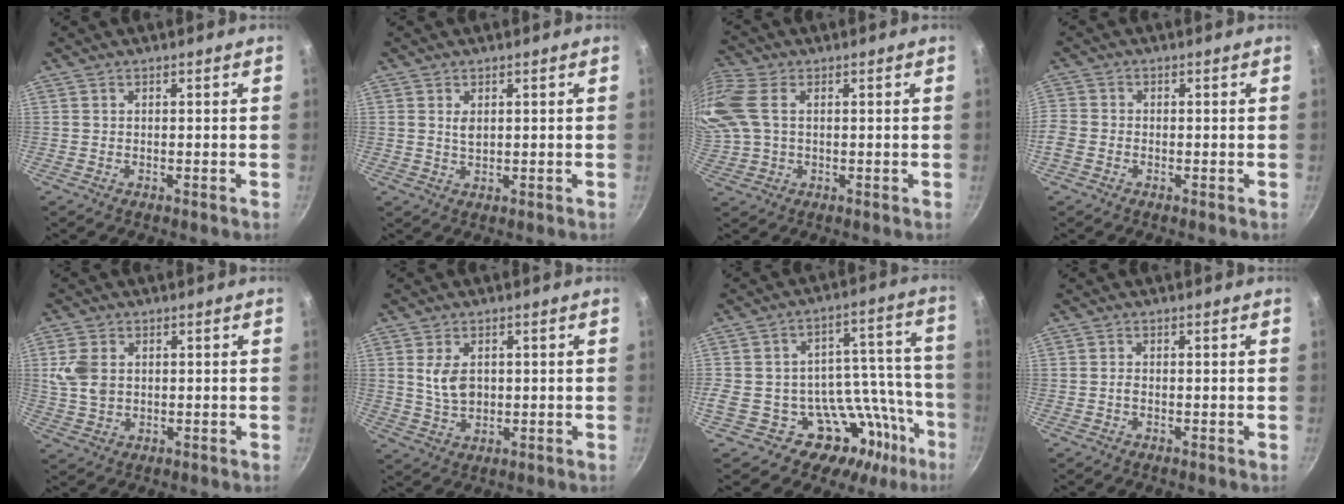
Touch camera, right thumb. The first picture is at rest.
{"total": 2.2, "force": [0.7, 1.3, 1.7], "torque": [-0.030, -0.004, 0.015]}
{"total": 10.0, "force": [1.9, 6.5, 7.3], "torque": [-0.167, 0.015, 0.035]}
{"total": 3.8, "force": [-1.7, 2.8, 1.9], "torque": [-0.047, 0.005, -0.044]}
{"total": 6.6, "force": [1.2, 4.8, 4.4], "torque": [-0.088, -0.001, 0.026]}
{"total": 6.0, "force": [1.1, 4.0, 4.4], "torque": [-0.069, -0.008, 0.026]}
{"total": 19.5, "force": [-11.1, 13.7, 8.3], "torque": [-0.006, 0.087, -0.163]}
{"total": 0.7, "force": [-0.2, 0.5, 0.5], "torque": [-0.011, 0.004, -0.005]}